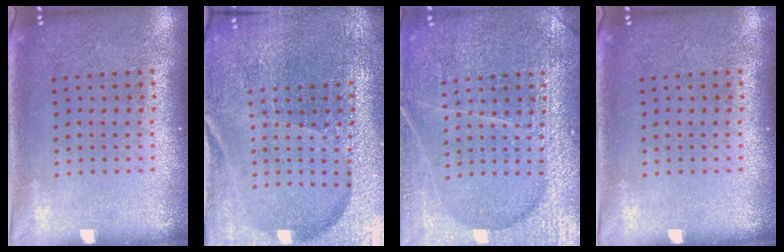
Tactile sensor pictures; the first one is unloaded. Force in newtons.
{"total": 5.1, "press": 4.8, "slide": 1.8}
{"total": 6.6, "press": 6.5, "slide": 0.8}
{"total": 0.0}